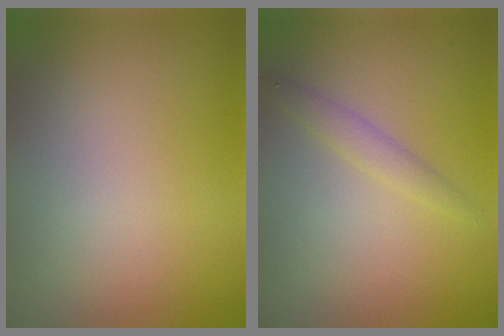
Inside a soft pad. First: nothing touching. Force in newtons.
{"total": 1.5, "press": 1.5, "slide": 0.0}